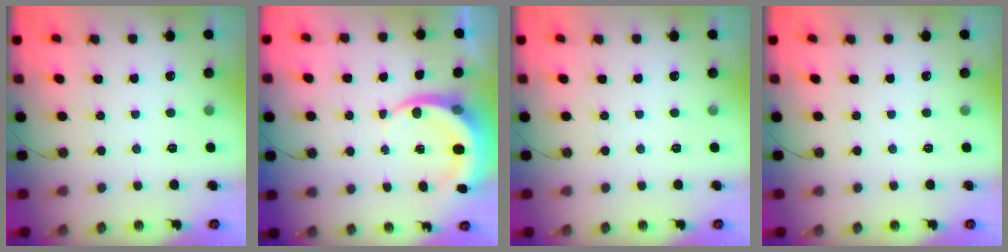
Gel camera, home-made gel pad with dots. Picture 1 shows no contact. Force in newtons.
{"total": 6.0, "press": 6.0, "slide": 0.3}
{"total": 0.0}
{"total": 0.0}